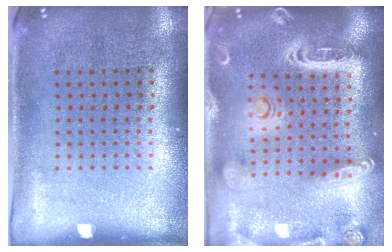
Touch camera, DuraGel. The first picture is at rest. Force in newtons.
{"total": 2.8, "press": 2.4, "slide": 1.4}